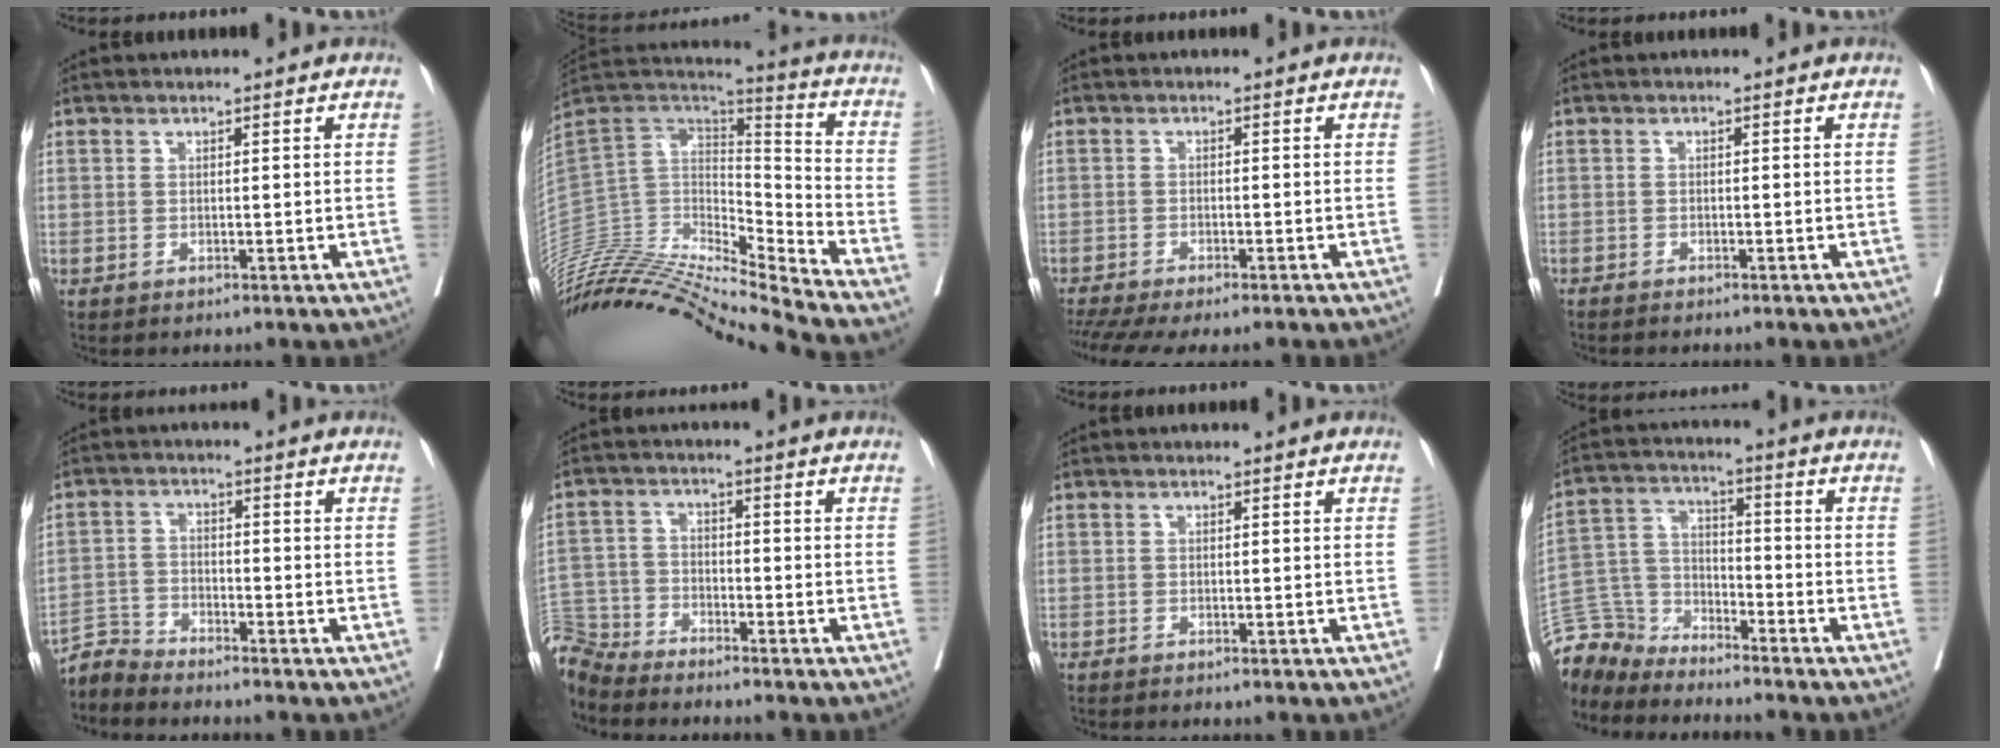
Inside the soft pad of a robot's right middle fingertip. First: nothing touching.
{"total": 28.6, "force": [-26.5, 0.8, 10.7], "torque": [-0.231, -0.016, -0.454]}
{"total": 10.7, "force": [-9.0, 1.6, 5.5], "torque": [-0.082, -0.008, -0.131]}
{"total": 2.3, "force": [-2.0, -0.2, 1.0], "torque": [-0.014, -0.001, -0.029]}
{"total": 3.7, "force": [-3.5, -0.5, -1.0], "torque": [0.021, -0.011, -0.073]}
{"total": 6.7, "force": [-6.7, 0.7, -0.2], "torque": [-0.002, -0.001, -0.138]}
{"total": 0.9, "force": [-0.8, -0.3, 0.3], "torque": [-0.005, 0.000, -0.014]}
{"total": 8.7, "force": [-8.6, 1.4, -0.3], "torque": [-0.001, 0.019, -0.178]}